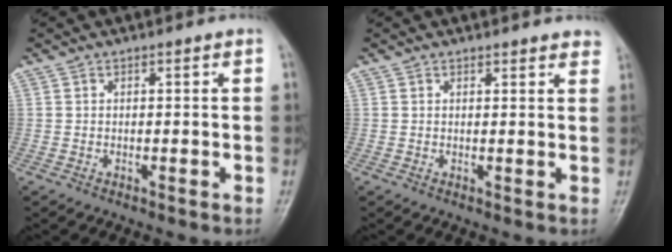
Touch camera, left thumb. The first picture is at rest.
{"total": 3.5, "force": [3.2, 0.9, 1.0], "torque": [0.008, -0.010, 0.027]}